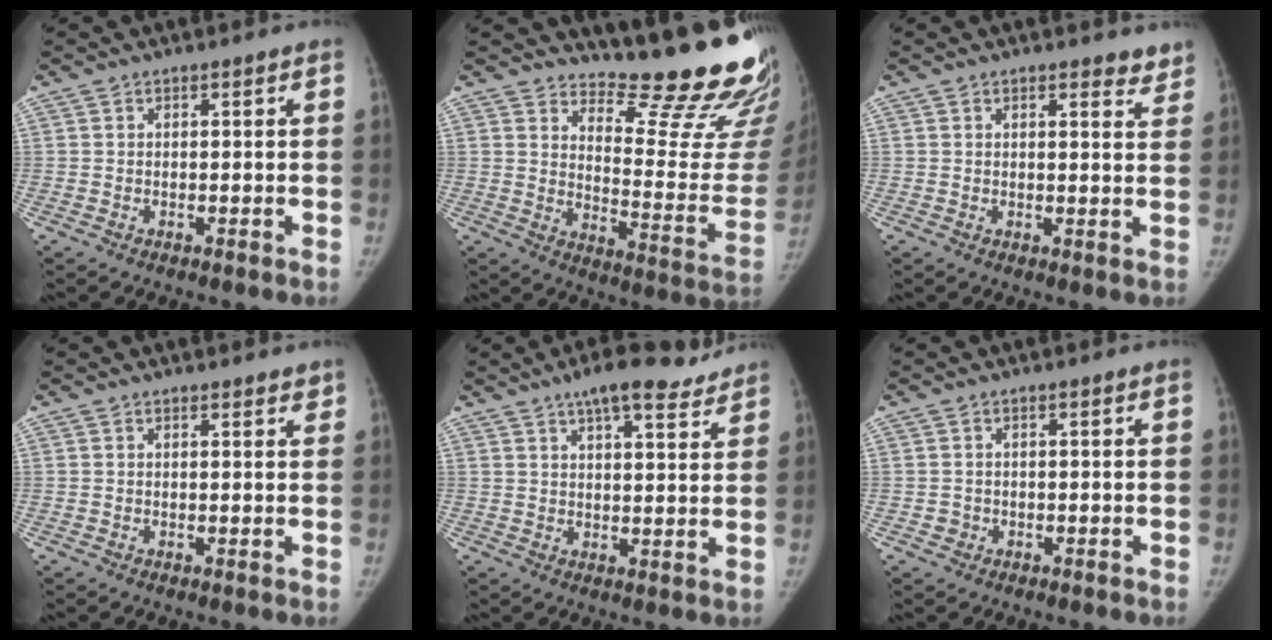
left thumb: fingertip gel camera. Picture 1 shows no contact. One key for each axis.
{"total": 20.6, "fx": 18.5, "fy": 3.6, "fz": 8.4, "tx": -0.071, "ty": -0.202, "tz": 0.238}
{"total": 4.3, "fx": 3.5, "fy": 1.5, "fz": 2.0, "tx": 0.003, "ty": -0.017, "tz": 0.036}
{"total": 2.4, "fx": 2.1, "fy": 0.8, "fz": 0.9, "tx": 0.006, "ty": -0.004, "tz": 0.022}
{"total": 12.1, "fx": 9.0, "fy": 3.6, "fz": 7.3, "tx": -0.084, "ty": -0.028, "tz": 0.126}
{"total": 1.2, "fx": -0.5, "fy": 1.1, "fz": -0.1, "tx": 0.010, "ty": 0.005, "tz": -0.006}